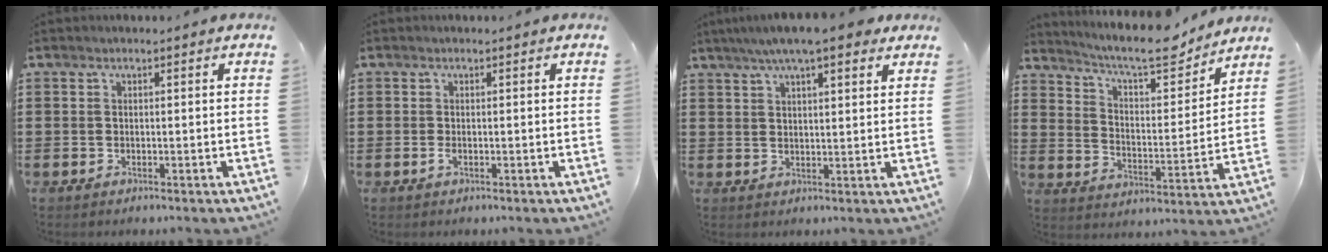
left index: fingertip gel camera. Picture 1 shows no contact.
{"total": 1.0, "force": [-0.3, 0.3, 0.9], "torque": [-0.026, -0.007, -0.007]}
{"total": 6.5, "force": [4.9, 0.9, 4.2], "torque": [-0.091, 0.000, 0.088]}
{"total": 9.5, "force": [8.5, 1.3, 4.0], "torque": [-0.096, -0.052, 0.144]}